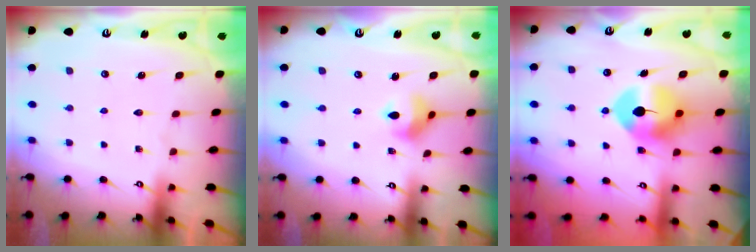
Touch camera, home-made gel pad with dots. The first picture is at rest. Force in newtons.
{"total": 8.5, "press": 8.2, "slide": 1.9}
{"total": 9.4, "press": 9.3, "slide": 1.3}